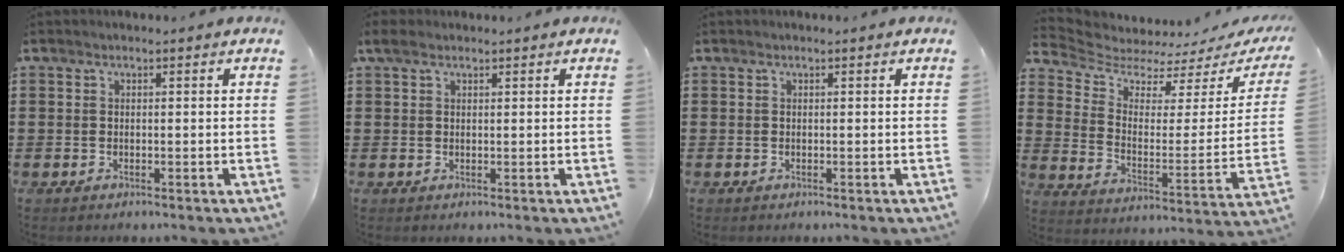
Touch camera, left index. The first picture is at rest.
{"total": 1.5, "force": [0.8, 0.7, 1.1], "torque": [-0.023, 0.005, 0.015]}
{"total": 0.0}
{"total": 4.5, "force": [4.0, 1.4, 1.3], "torque": [-0.054, -0.032, 0.065]}